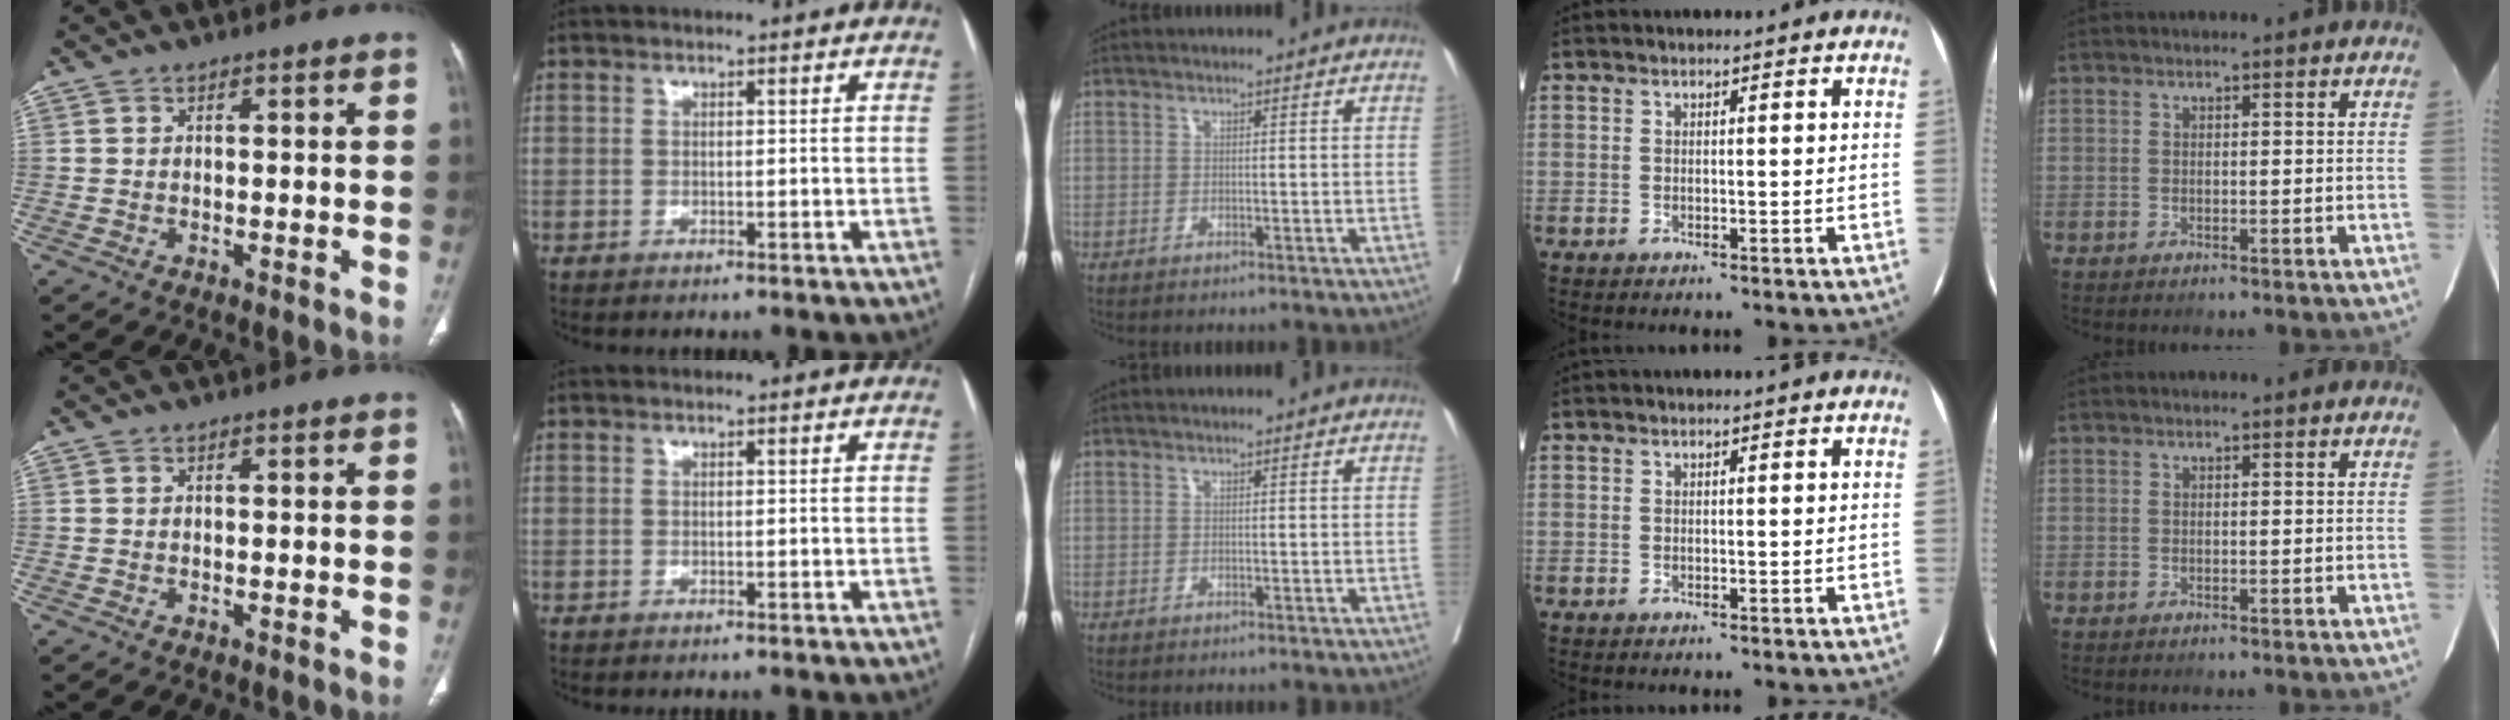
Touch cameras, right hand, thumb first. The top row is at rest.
{}